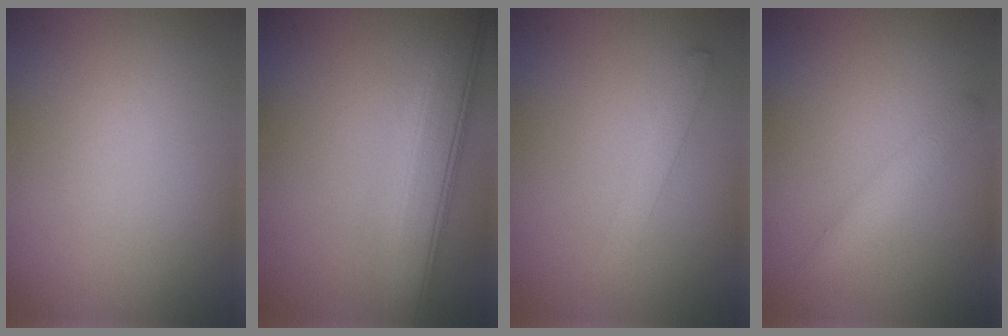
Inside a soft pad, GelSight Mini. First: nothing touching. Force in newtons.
{"total": 6.2, "press": 6.2, "slide": 0.4}
{"total": 1.7, "press": 1.7, "slide": 0.1}
{"total": 1.7, "press": 1.7, "slide": 0.1}